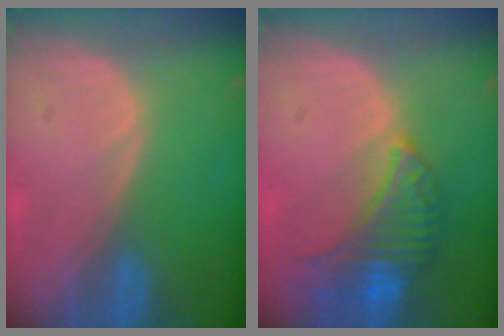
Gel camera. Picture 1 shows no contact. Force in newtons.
{"total": 7.9, "press": 7.4, "slide": 2.8}